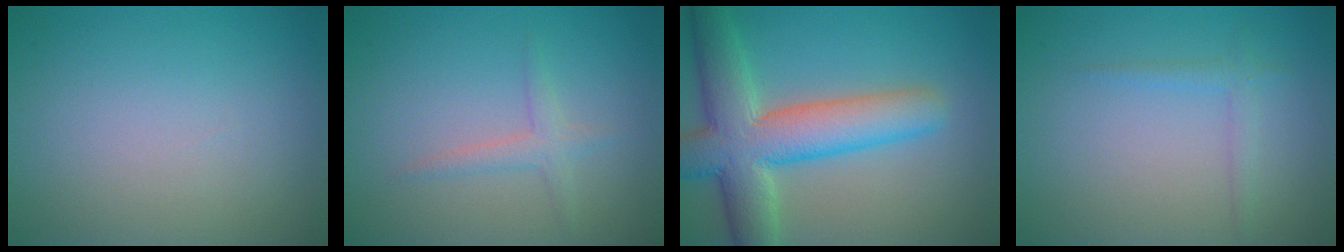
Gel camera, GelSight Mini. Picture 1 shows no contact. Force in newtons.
{"total": 1.7, "press": 1.7, "slide": 0.1}
{"total": 9.1, "press": 9.1, "slide": 0.3}
{"total": 1.4, "press": 1.4, "slide": 0.0}